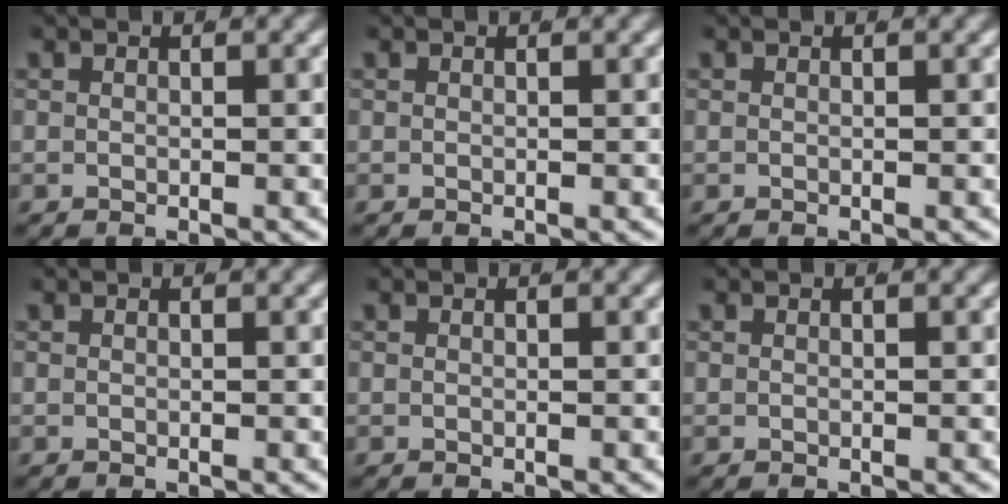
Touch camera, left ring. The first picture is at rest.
{"total": 0.0}
{"total": 0.0}
{"total": 0.0}
{"total": 0.0}
{"total": 0.0}